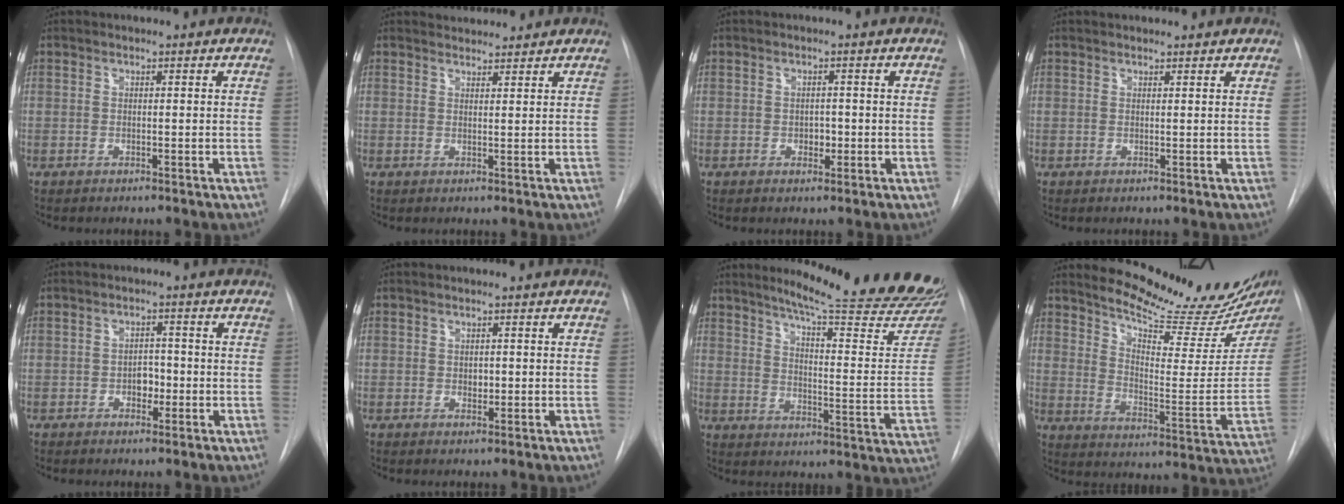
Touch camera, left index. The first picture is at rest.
{"total": 3.3, "force": [3.2, 0.5, 0.0], "torque": [-0.006, 0.020, 0.050]}
{"total": 1.5, "force": [-0.3, 1.1, 1.0], "torque": [-0.013, 0.002, -0.002]}
{"total": 3.0, "force": [2.8, 0.7, 0.7], "torque": [-0.009, 0.024, 0.039]}
{"total": 2.0, "force": [-0.6, 1.3, 1.4], "torque": [-0.017, 0.005, -0.007]}
{"total": 1.1, "force": [0.1, 0.9, 0.7], "torque": [-0.010, 0.000, 0.003]}
{"total": 25.4, "force": [22.6, 0.7, 11.5], "torque": [-0.159, -0.113, 0.277]}
{"total": 21.4, "force": [19.1, 2.3, 9.5], "torque": [-0.141, -0.094, 0.252]}